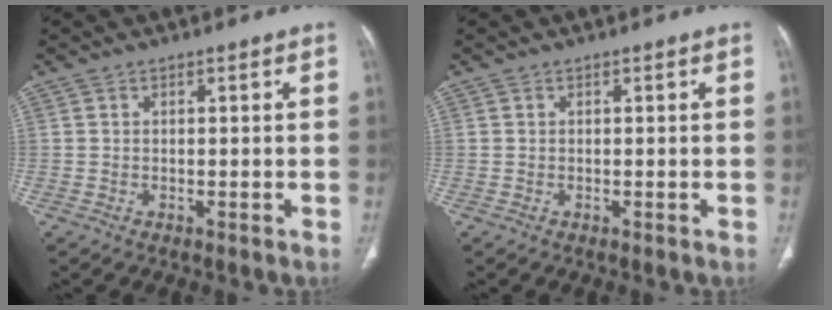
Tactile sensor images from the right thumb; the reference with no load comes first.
{"total": 0.0}